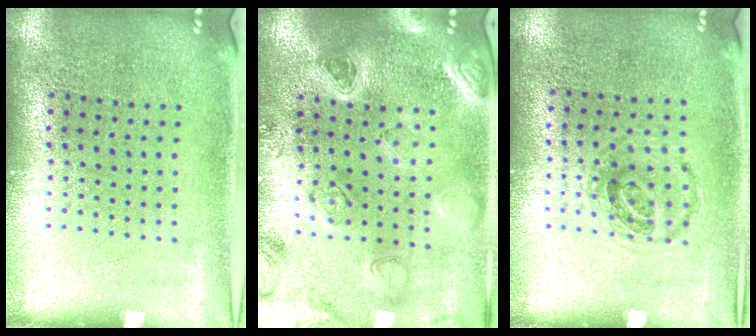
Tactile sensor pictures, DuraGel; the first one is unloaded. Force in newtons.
{"total": 2.2, "press": 2.2, "slide": 0.2}
{"total": 1.0, "press": 0.8, "slide": 0.5}